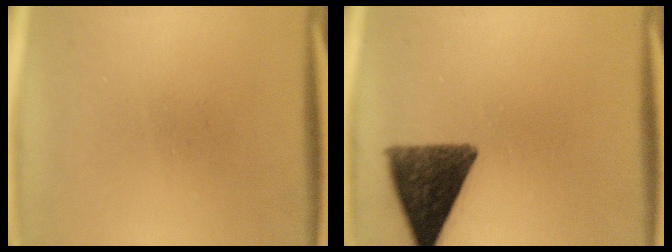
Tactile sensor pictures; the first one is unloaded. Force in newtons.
{"total": 11.2}